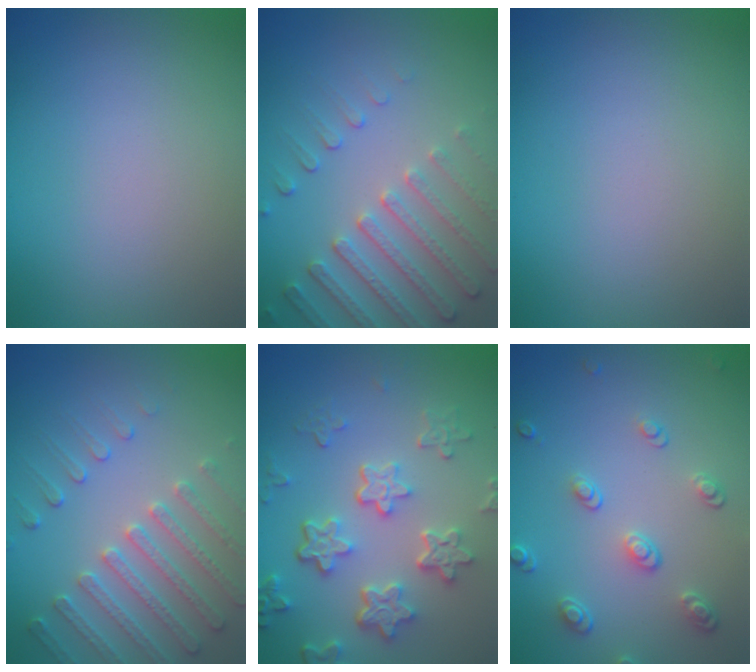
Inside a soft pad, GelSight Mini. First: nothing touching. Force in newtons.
{"total": 4.8, "press": 3.7, "slide": 3.1}
{"total": 0.0}
{"total": 3.8, "press": 3.7, "slide": 0.8}
{"total": 5.7, "press": 4.3, "slide": 3.7}
{"total": 2.8, "press": 2.5, "slide": 1.1}